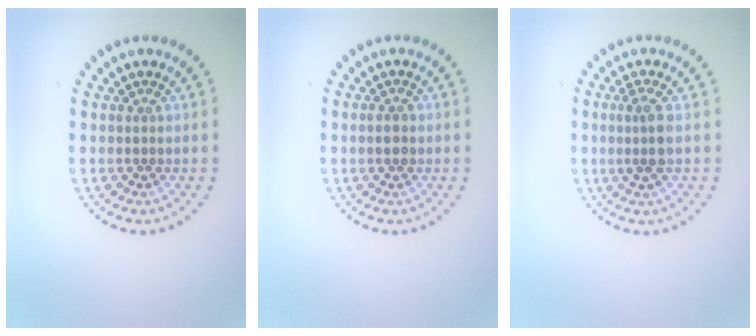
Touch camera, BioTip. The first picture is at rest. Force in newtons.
{"total": 1.0, "press": 1.0, "slide": 0.1}
{"total": 2.2, "press": 2.0, "slide": 1.0}